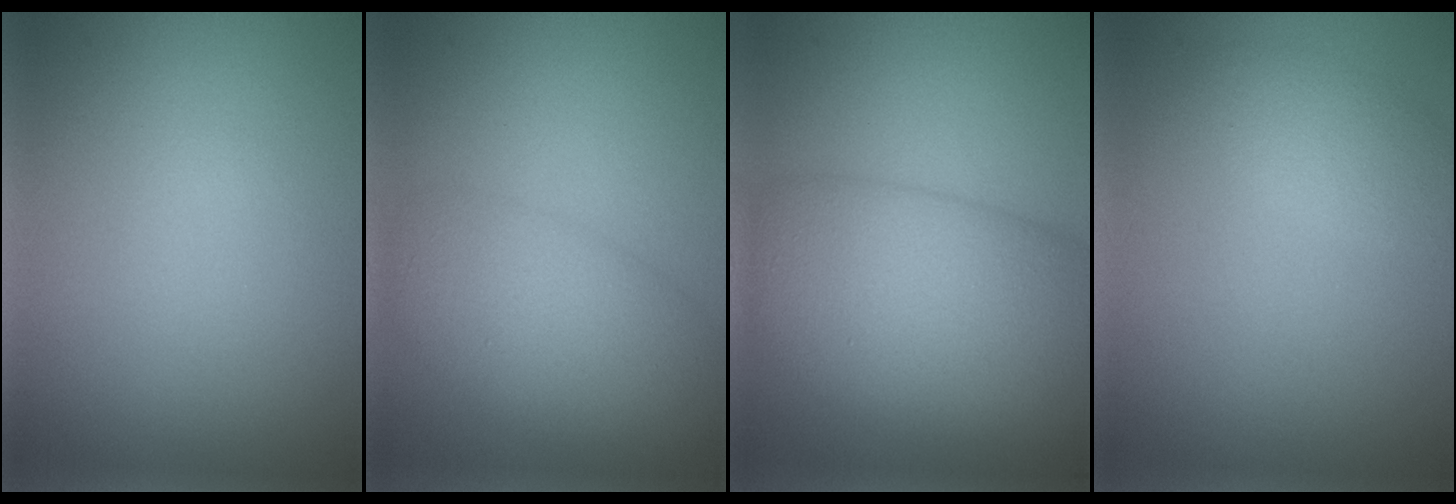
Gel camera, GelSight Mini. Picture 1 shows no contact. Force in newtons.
{"total": 5.4, "press": 5.4, "slide": 0.2}
{"total": 10.2, "press": 10.2, "slide": 0.4}
{"total": 1.9, "press": 1.9, "slide": 0.1}